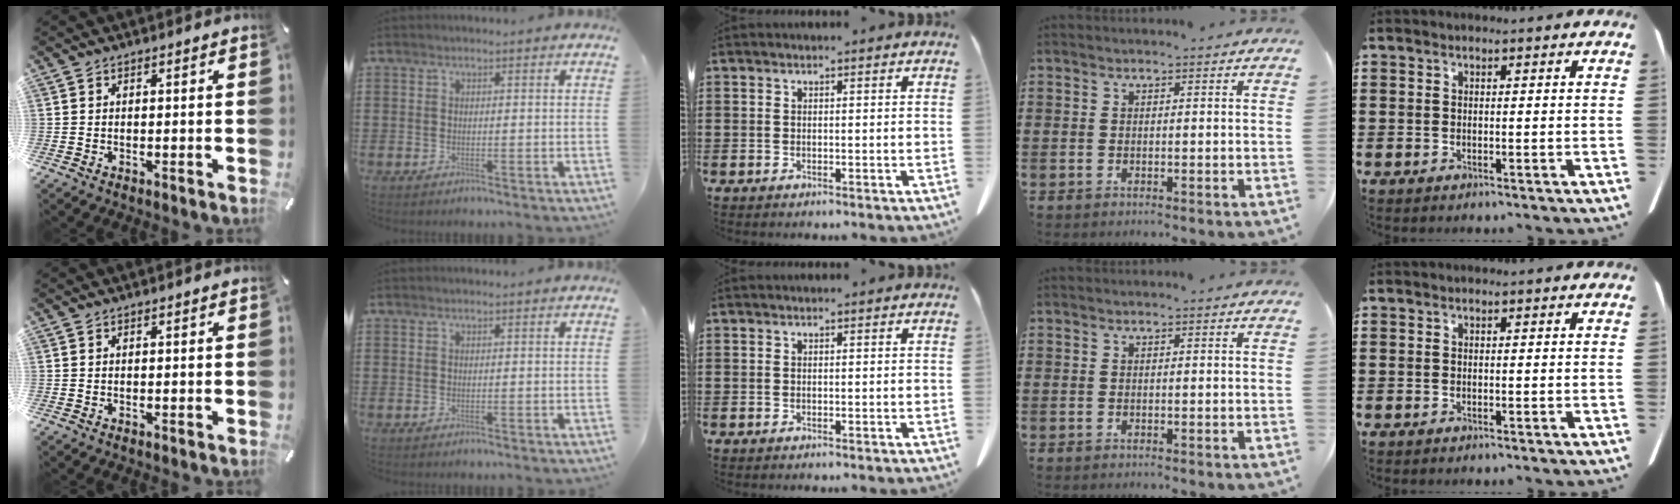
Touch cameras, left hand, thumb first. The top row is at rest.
{}